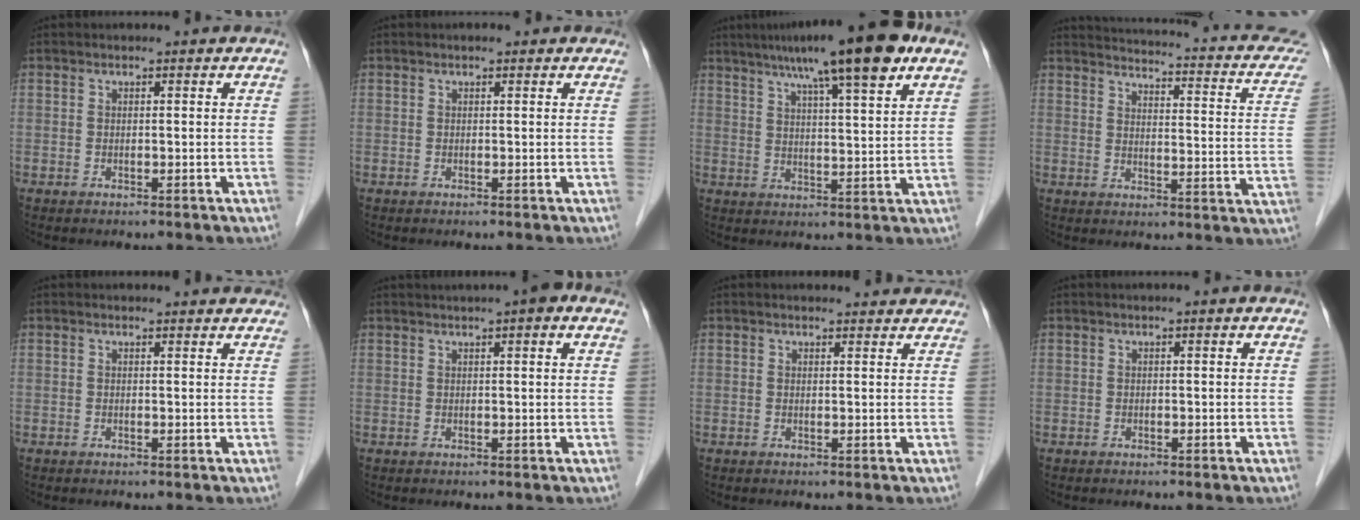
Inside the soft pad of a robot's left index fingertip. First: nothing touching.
{"total": 1.5, "force": [1.0, 0.7, 0.8], "torque": [-0.015, 0.011, 0.009]}
{"total": 15.4, "force": [10.0, 1.0, 11.6], "torque": [-0.179, 0.029, 0.147]}
{"total": 17.3, "force": [13.9, 4.2, 9.4], "torque": [-0.117, -0.022, 0.132]}
{"total": 5.1, "force": [4.9, 1.1, 1.0], "torque": [-0.004, 0.010, 0.042]}
{"total": 4.8, "force": [3.1, 0.5, 3.6], "torque": [-0.049, 0.023, 0.042]}
{"total": 5.9, "force": [5.6, 1.2, 1.5], "torque": [-0.010, 0.010, 0.055]}
{"total": 0.5, "force": [0.3, 0.0, 0.5], "torque": [-0.009, 0.003, 0.006]}